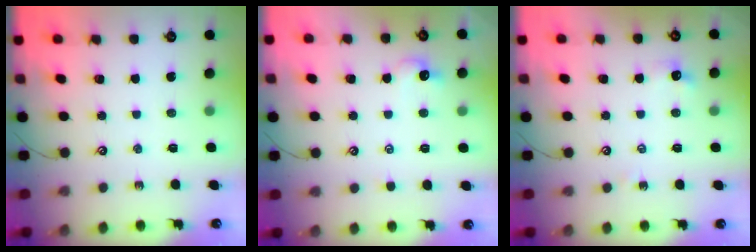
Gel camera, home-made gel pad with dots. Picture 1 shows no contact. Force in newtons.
{"total": 1.5, "press": 1.5, "slide": 0.4}
{"total": 3.3, "press": 3.2, "slide": 0.6}